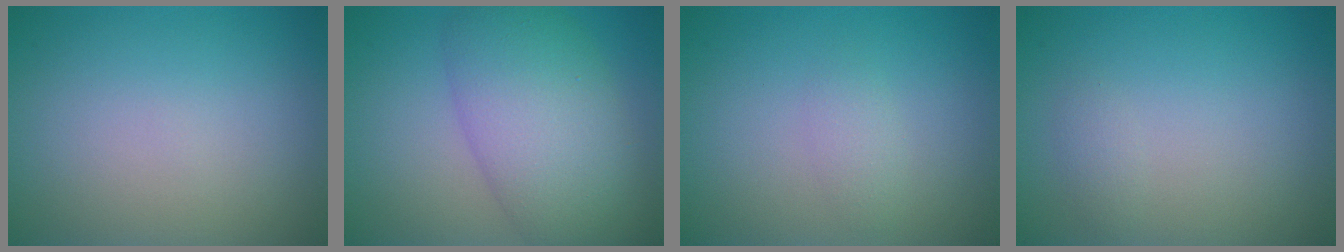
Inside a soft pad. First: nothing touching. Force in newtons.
{"total": 8.4, "press": 8.4, "slide": 0.2}
{"total": 1.3, "press": 1.3, "slide": 0.0}
{"total": 0.7, "press": 0.7, "slide": 0.1}